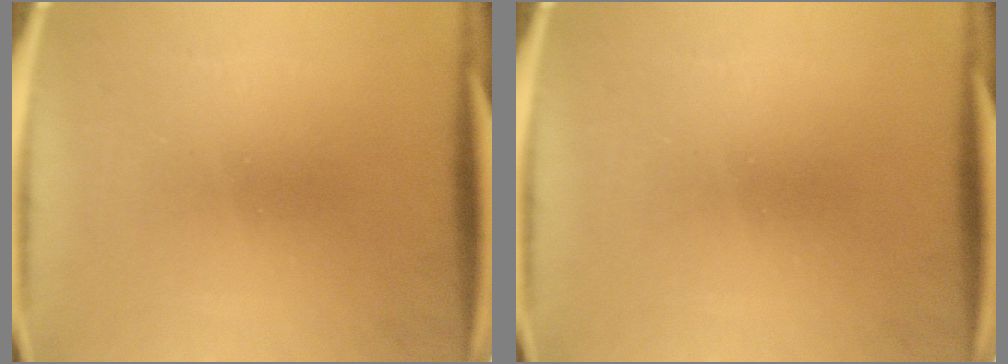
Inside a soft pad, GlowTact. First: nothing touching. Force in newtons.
{"total": 0.0}